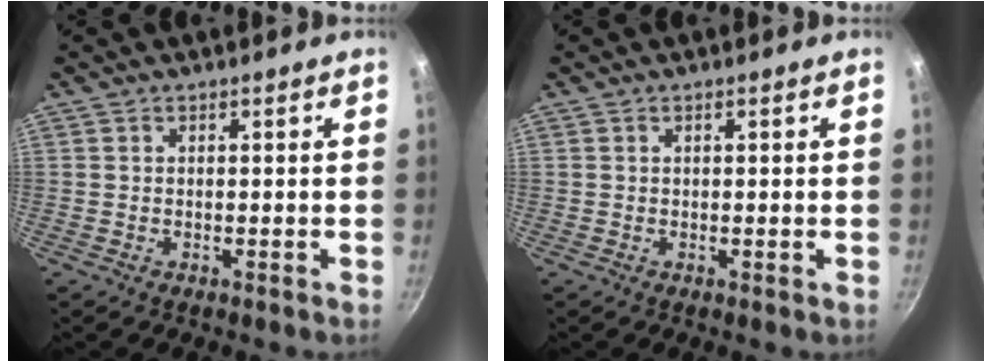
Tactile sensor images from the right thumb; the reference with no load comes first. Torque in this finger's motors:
{"motor_torque": [0.88, 0.10, -0.60, 0.00, -0.09]}